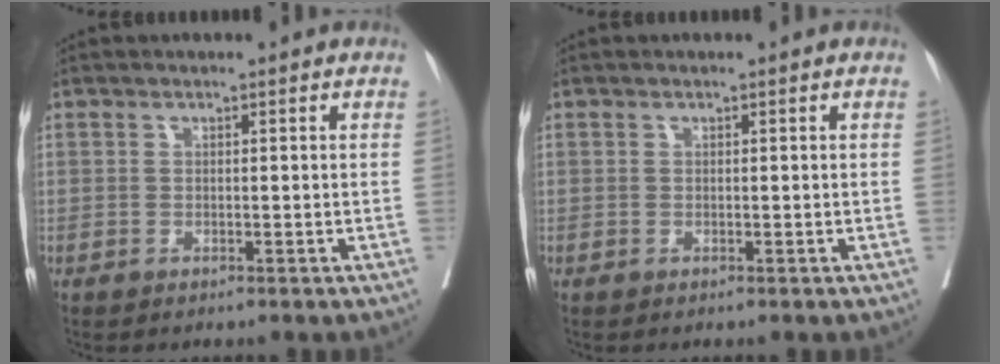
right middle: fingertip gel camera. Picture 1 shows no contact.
{"total": 0.0}